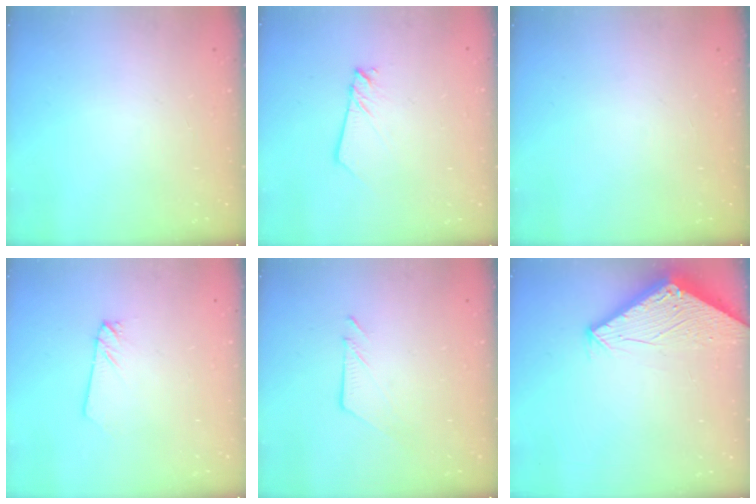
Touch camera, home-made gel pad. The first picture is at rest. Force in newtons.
{"total": 2.2, "press": 2.2, "slide": 0.2}
{"total": 0.0}
{"total": 1.6, "press": 1.6, "slide": 0.0}
{"total": 5.6, "press": 5.6, "slide": 0.5}
{"total": 2.9, "press": 2.9, "slide": 0.1}